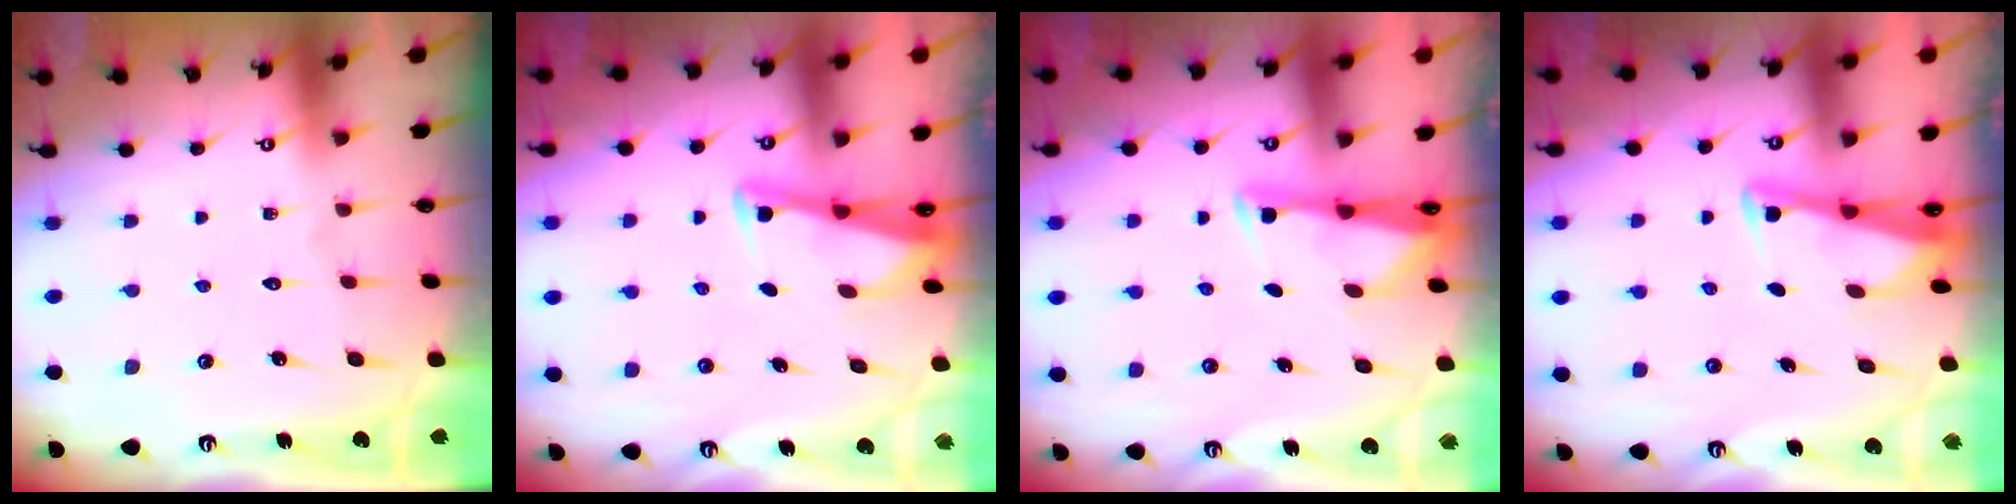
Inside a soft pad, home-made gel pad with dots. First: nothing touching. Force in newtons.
{"total": 3.0, "press": 3.0, "slide": 0.3}
{"total": 3.0, "press": 2.9, "slide": 0.4}
{"total": 3.0, "press": 3.0, "slide": 0.3}